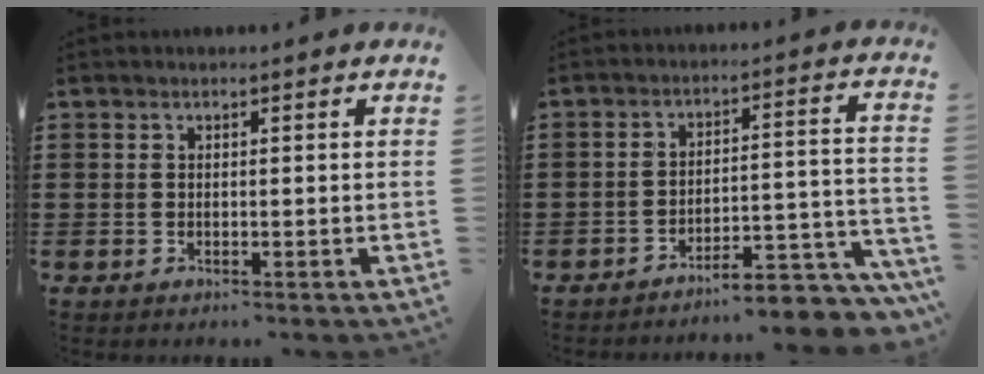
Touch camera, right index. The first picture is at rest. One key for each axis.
{"total": 6.2, "fx": -5.8, "fy": 0.7, "fz": 2.2, "tx": -0.030, "ty": 0.002, "tz": -0.112}